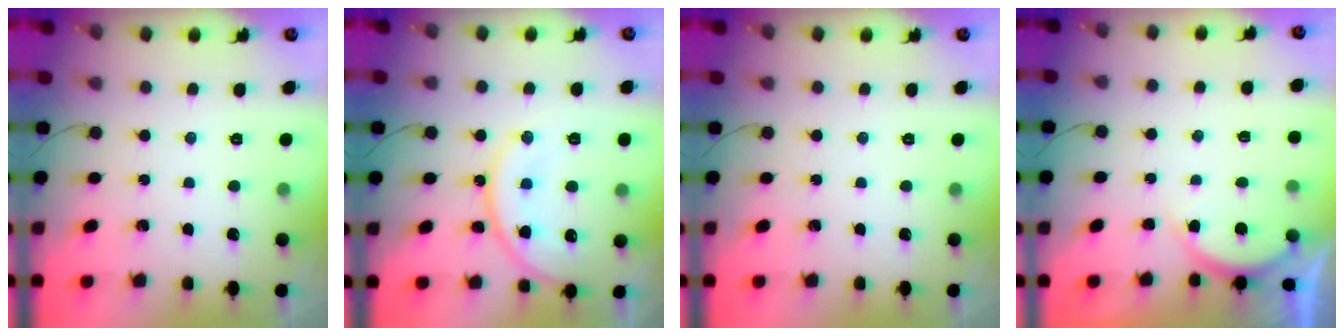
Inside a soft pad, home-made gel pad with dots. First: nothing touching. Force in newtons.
{"total": 13.6, "press": 13.6, "slide": 0.9}
{"total": 0.0}
{"total": 2.6, "press": 2.5, "slide": 0.7}